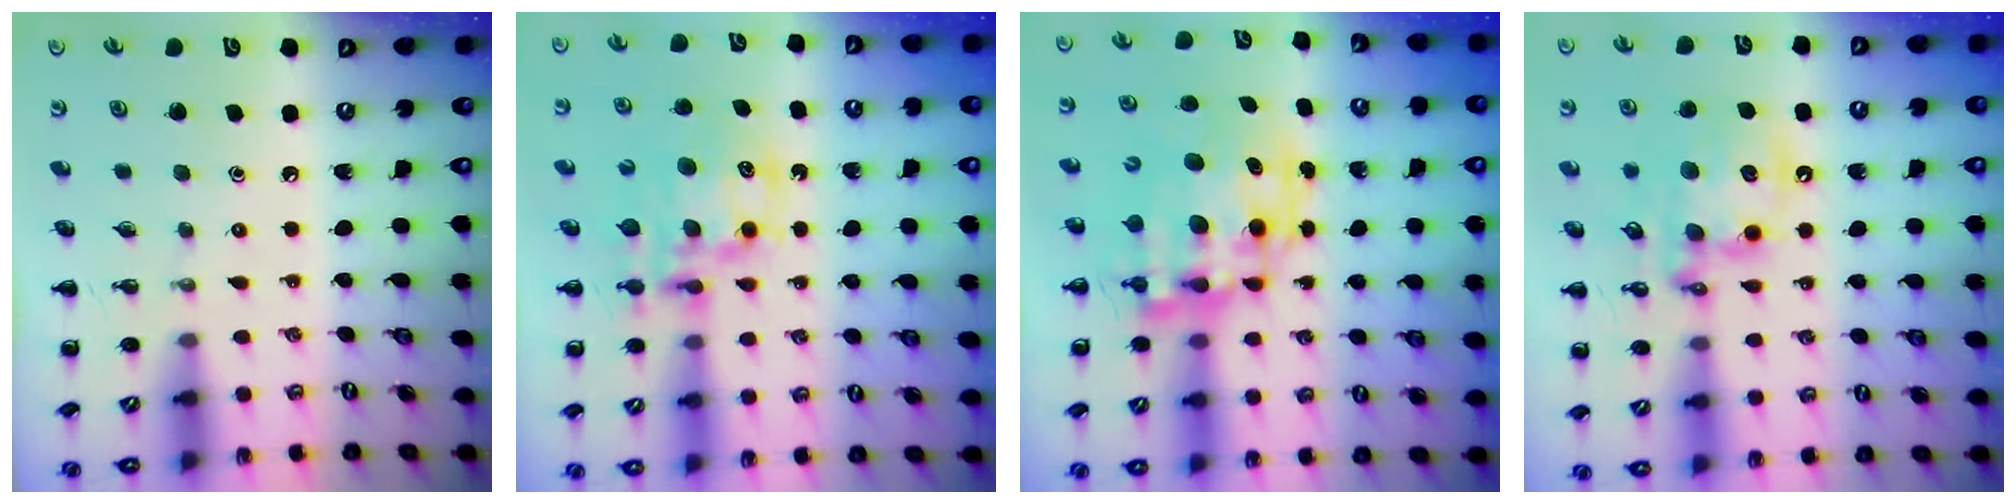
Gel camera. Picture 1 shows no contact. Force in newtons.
{"total": 12.9, "press": 12.6, "slide": 3.0}
{"total": 14.3, "press": 14.0, "slide": 3.2}
{"total": 13.3, "press": 13.0, "slide": 2.7}